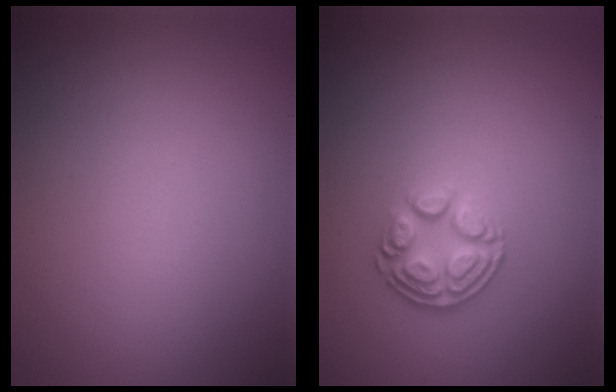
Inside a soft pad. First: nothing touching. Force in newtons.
{"total": 3.6, "press": 2.6, "slide": 2.4}